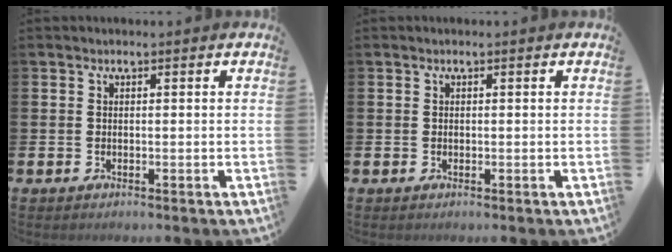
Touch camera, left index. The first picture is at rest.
{"total": 0.0}